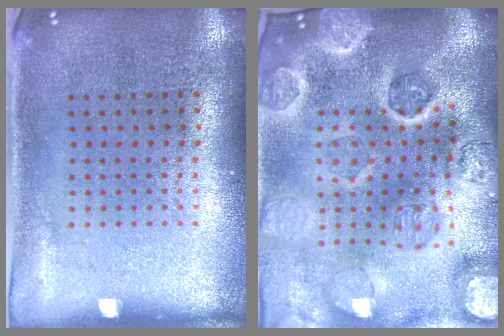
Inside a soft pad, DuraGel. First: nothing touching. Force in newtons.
{"total": 5.4, "press": 4.6, "slide": 2.8}